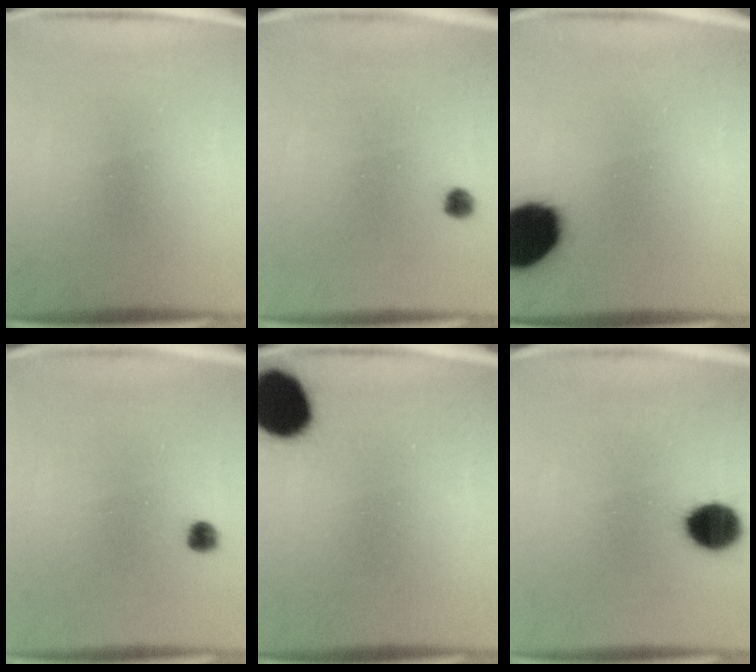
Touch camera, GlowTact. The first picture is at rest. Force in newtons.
{"total": 1.8}
{"total": 16.9}
{"total": 2.4}
{"total": 15.0}
{"total": 9.3}